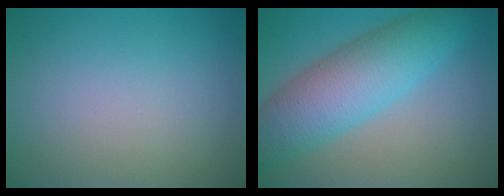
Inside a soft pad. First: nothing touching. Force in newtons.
{"total": 7.7, "press": 7.7, "slide": 0.1}